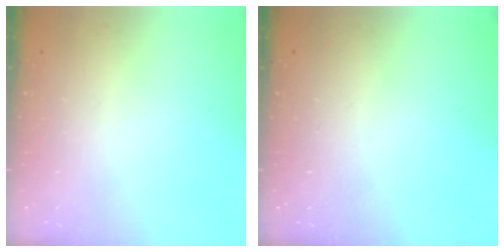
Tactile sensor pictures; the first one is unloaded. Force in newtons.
{"total": 0.0}